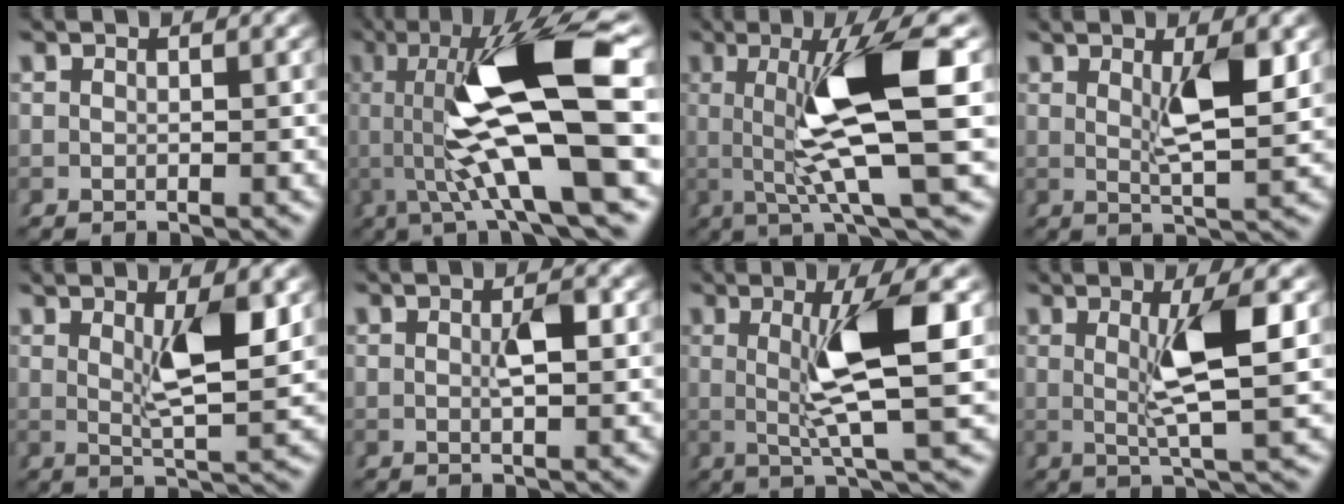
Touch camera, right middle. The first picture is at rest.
{"total": 13.4, "force": [0.9, 3.2, 13.0], "torque": [-0.231, 0.005, 0.018]}
{"total": 10.5, "force": [0.8, 1.4, 10.4], "torque": [-0.179, 0.002, 0.019]}
{"total": 4.5, "force": [1.3, 0.5, 4.2], "torque": [-0.071, -0.012, 0.031]}
{"total": 5.0, "force": [1.6, 0.6, 4.6], "torque": [-0.080, -0.014, 0.037]}
{"total": 2.1, "force": [0.0, 0.4, 2.1], "torque": [-0.030, -0.003, 0.000]}
{"total": 7.9, "force": [0.7, 0.6, 7.9], "torque": [-0.131, -0.002, 0.019]}
{"total": 6.1, "force": [0.9, 0.3, 6.0], "torque": [-0.098, -0.004, 0.022]}